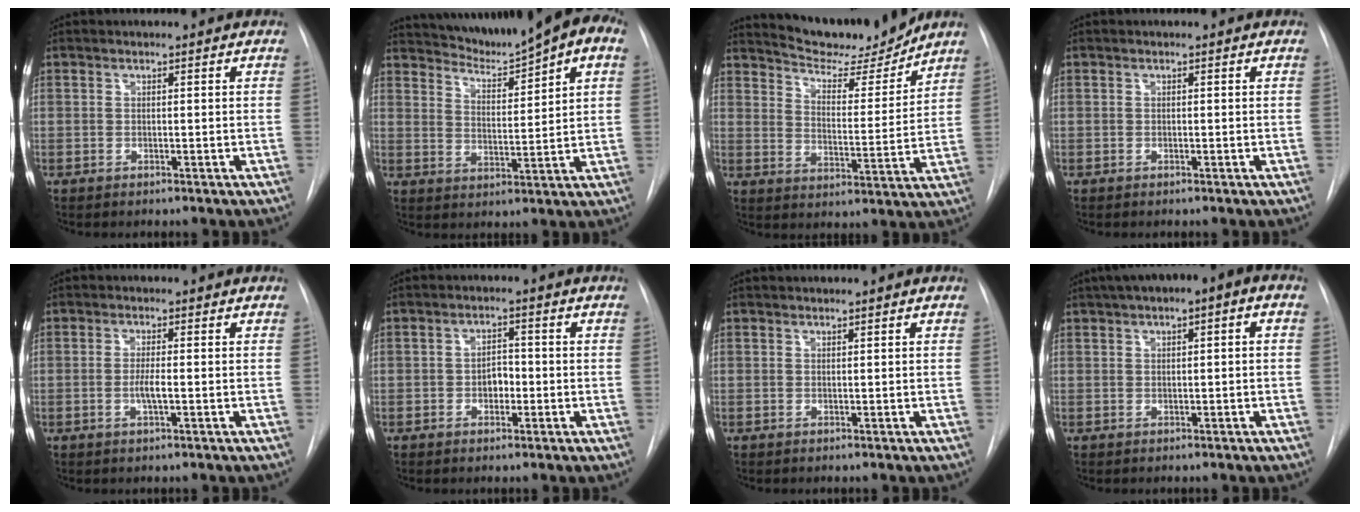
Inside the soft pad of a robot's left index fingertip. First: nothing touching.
{"total": 12.7, "force": [10.2, 0.9, 7.5], "torque": [-0.117, 0.004, 0.150]}
{"total": 13.6, "force": [12.8, 1.4, 4.5], "torque": [-0.073, -0.022, 0.196]}
{"total": 0.0}
{"total": 2.4, "force": [-0.6, 0.2, 2.3], "torque": [-0.046, -0.004, -0.012]}
{"total": 2.9, "force": [-0.8, 1.9, 2.1], "torque": [-0.027, 0.006, -0.015]}
{"total": 0.0}
{"total": 7.2, "force": [2.9, 2.0, 6.3], "torque": [-0.094, 0.035, 0.036]}